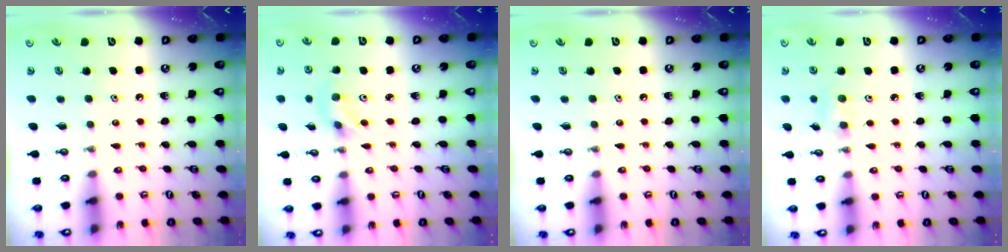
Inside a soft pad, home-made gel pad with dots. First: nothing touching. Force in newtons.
{"total": 3.8, "press": 3.0, "slide": 2.3}
{"total": 0.0}
{"total": 7.0, "press": 5.7, "slide": 4.2}